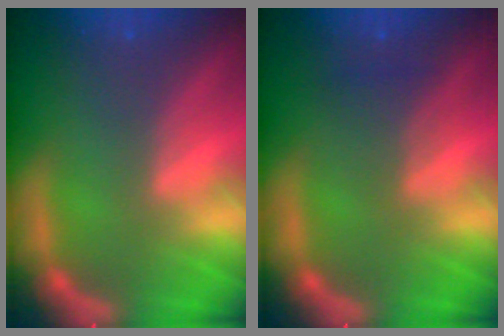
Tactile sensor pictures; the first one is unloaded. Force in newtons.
{"total": 2.0}